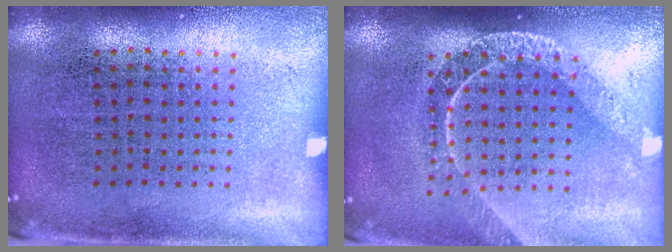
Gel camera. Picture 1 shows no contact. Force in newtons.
{"total": 1.8, "press": 1.5, "slide": 1.0}